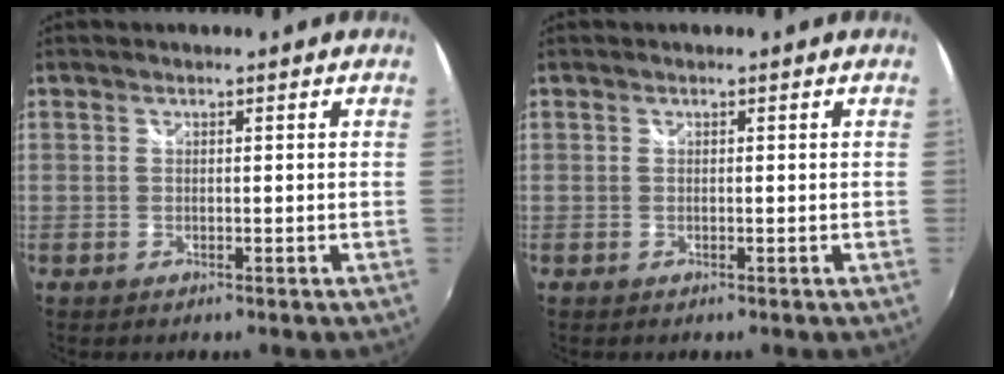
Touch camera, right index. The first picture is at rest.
{"total": 0.0}